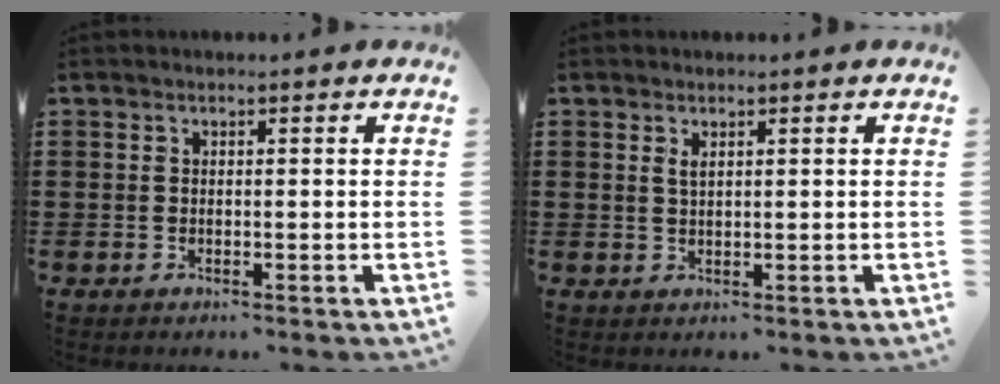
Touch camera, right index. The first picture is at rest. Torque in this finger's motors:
{"motor_torque": [0.05, -0.05, 0.01, 0.05]}